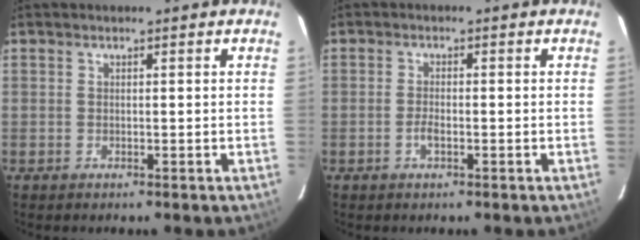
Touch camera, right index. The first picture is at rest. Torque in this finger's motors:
{"motor_torque": [0.24, 0.21, 0.03, 0.01]}